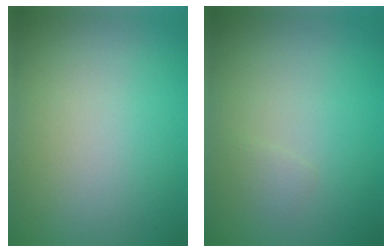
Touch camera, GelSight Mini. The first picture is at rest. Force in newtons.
{"total": 0.6, "press": 0.6, "slide": 0.0}